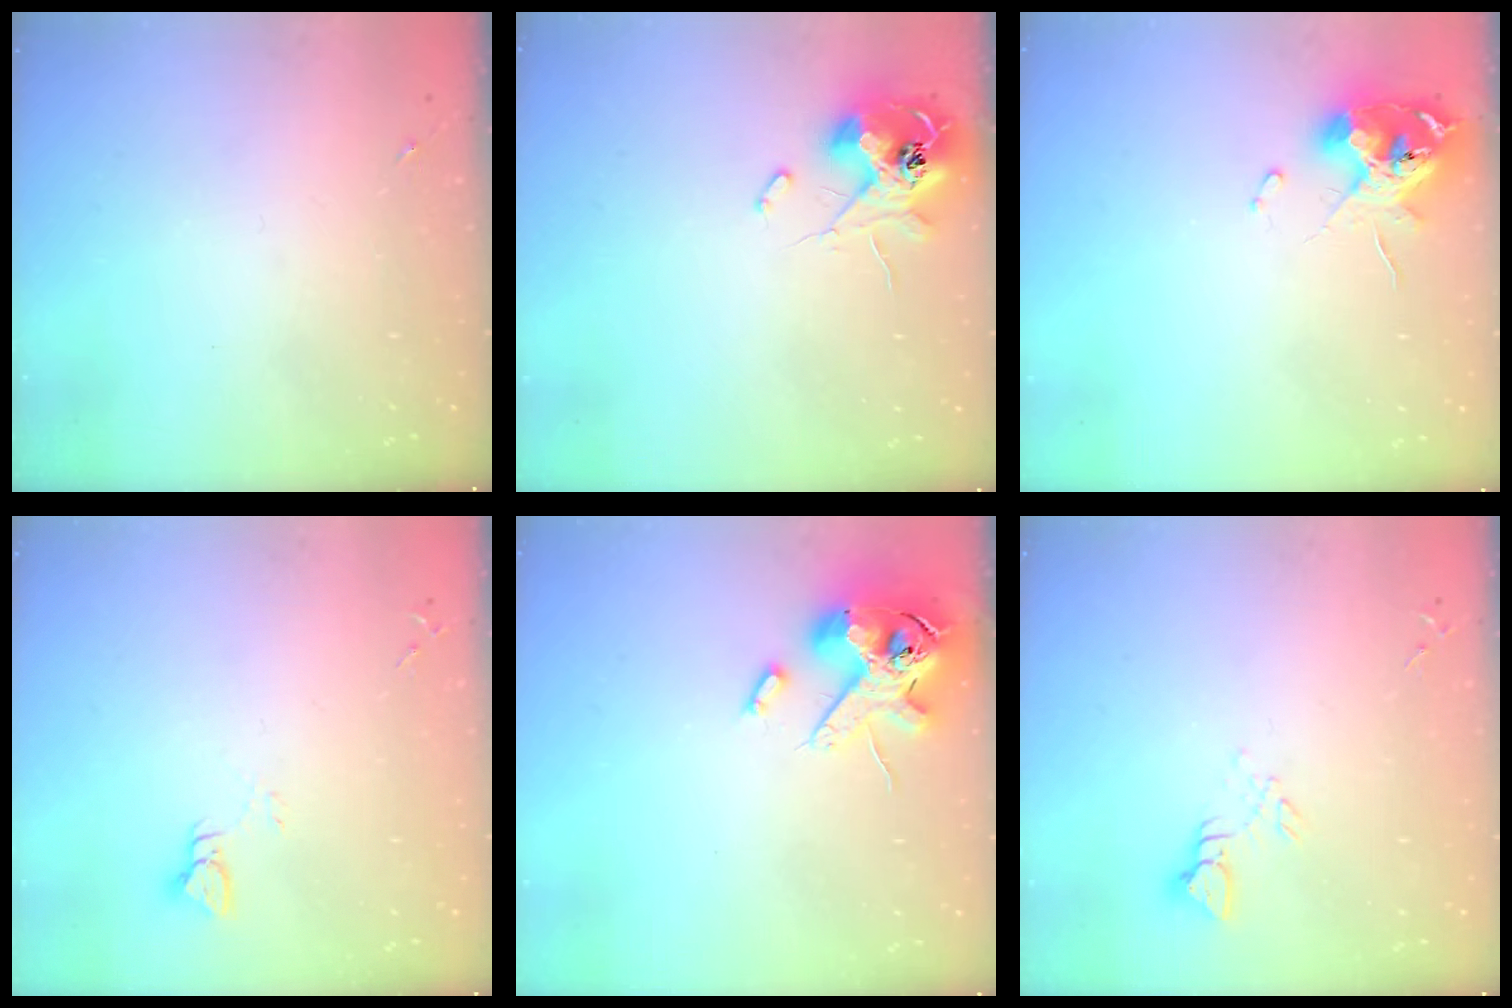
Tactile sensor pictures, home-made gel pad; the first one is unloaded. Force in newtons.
{"total": 12.4, "press": 12.4, "slide": 1.0}
{"total": 11.2, "press": 11.2, "slide": 1.3}
{"total": 2.9, "press": 2.9, "slide": 0.2}
{"total": 15.3, "press": 15.1, "slide": 2.6}
{"total": 3.9, "press": 3.9, "slide": 0.3}